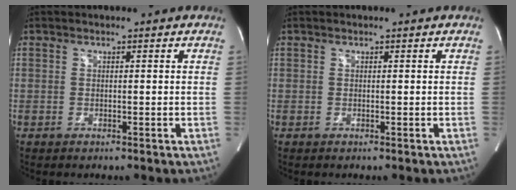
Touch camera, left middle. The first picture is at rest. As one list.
[{"total": 0.0}]